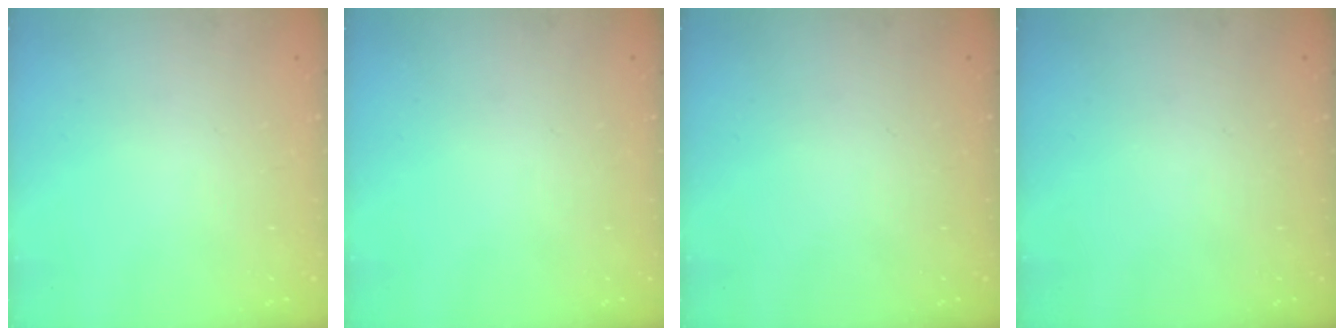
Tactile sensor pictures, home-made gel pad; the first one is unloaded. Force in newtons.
{"total": 0.0}
{"total": 0.0}
{"total": 0.0}